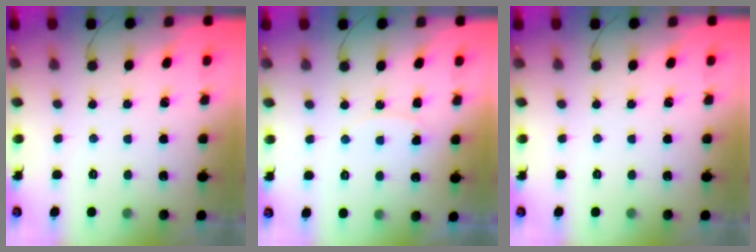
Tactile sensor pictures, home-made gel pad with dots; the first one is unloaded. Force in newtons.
{"total": 5.8, "press": 5.8, "slide": 0.6}
{"total": 0.0}